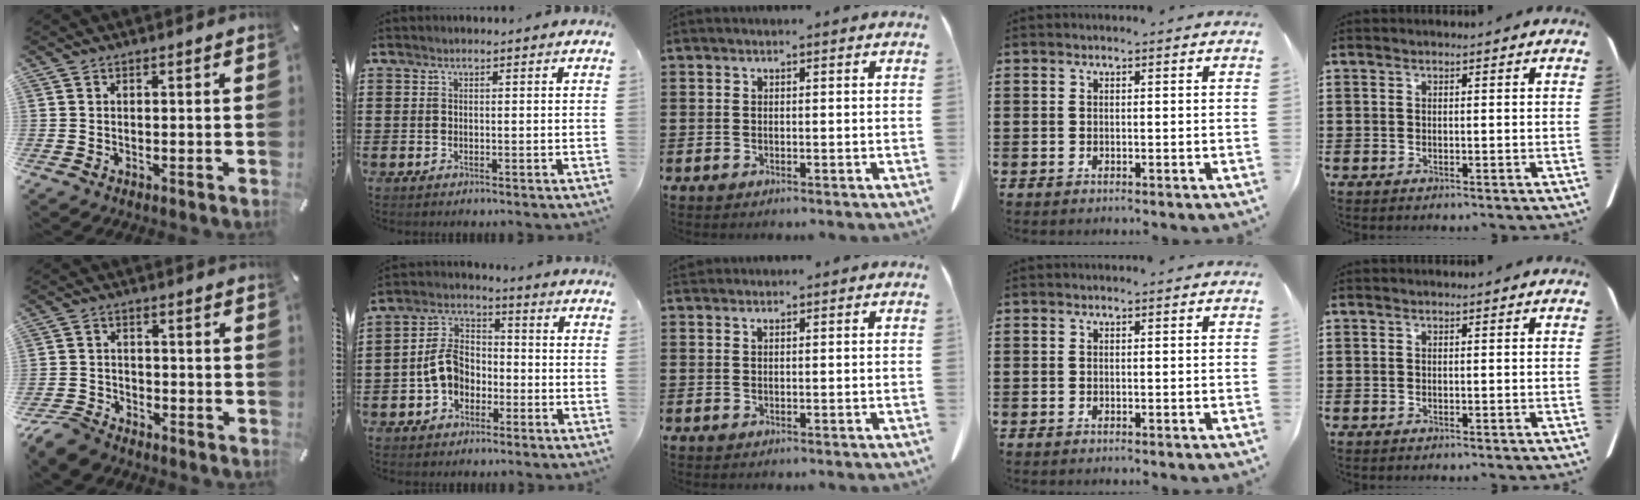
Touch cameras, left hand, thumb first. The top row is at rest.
{"thumb": {"total": 6.1, "force": [-5.2, 2.6, 1.7], "torque": [-0.045, 0.023, -0.104]}, "index": {"total": 7.4, "force": [-2.3, 5.3, 4.6], "torque": [-0.113, 0.014, -0.049]}, "middle": {"total": 0.8, "force": [0.7, 0.1, 0.4], "torque": [-0.010, -0.001, 0.014]}}